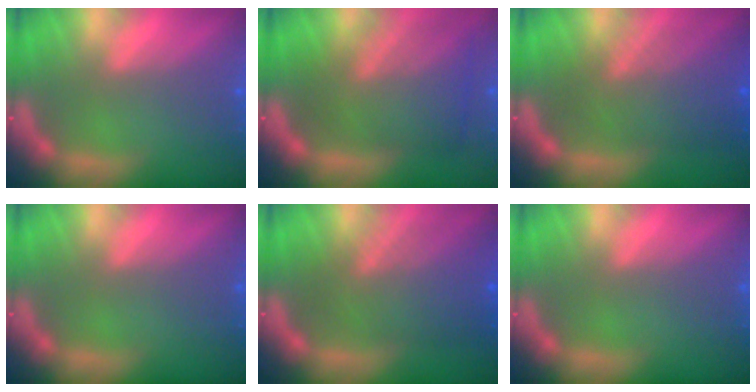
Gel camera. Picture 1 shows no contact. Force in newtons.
{"total": 8.1}
{"total": 7.6}
{"total": 0.0}
{"total": 7.6}
{"total": 0.0}